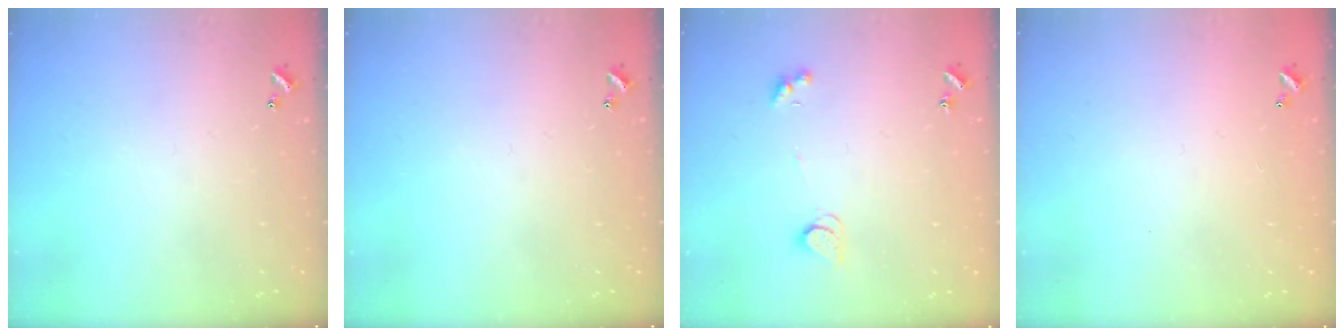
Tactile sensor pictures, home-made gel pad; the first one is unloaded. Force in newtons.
{"total": 0.0}
{"total": 2.1, "press": 2.1, "slide": 0.4}
{"total": 2.9, "press": 2.9, "slide": 0.1}